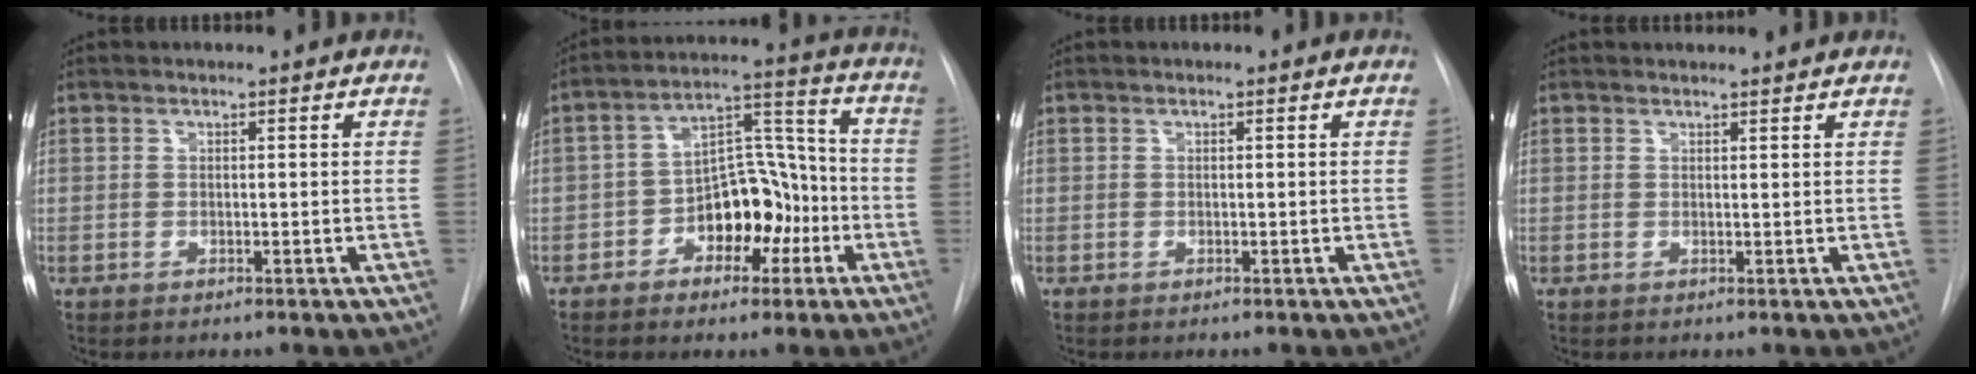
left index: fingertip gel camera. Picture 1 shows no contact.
{"total": 10.8, "force": [-4.1, 6.1, 7.8], "torque": [-0.128, 0.032, -0.062]}
{"total": 0.0}
{"total": 3.1, "force": [3.0, 0.3, 0.6], "torque": [-0.008, 0.013, 0.036]}